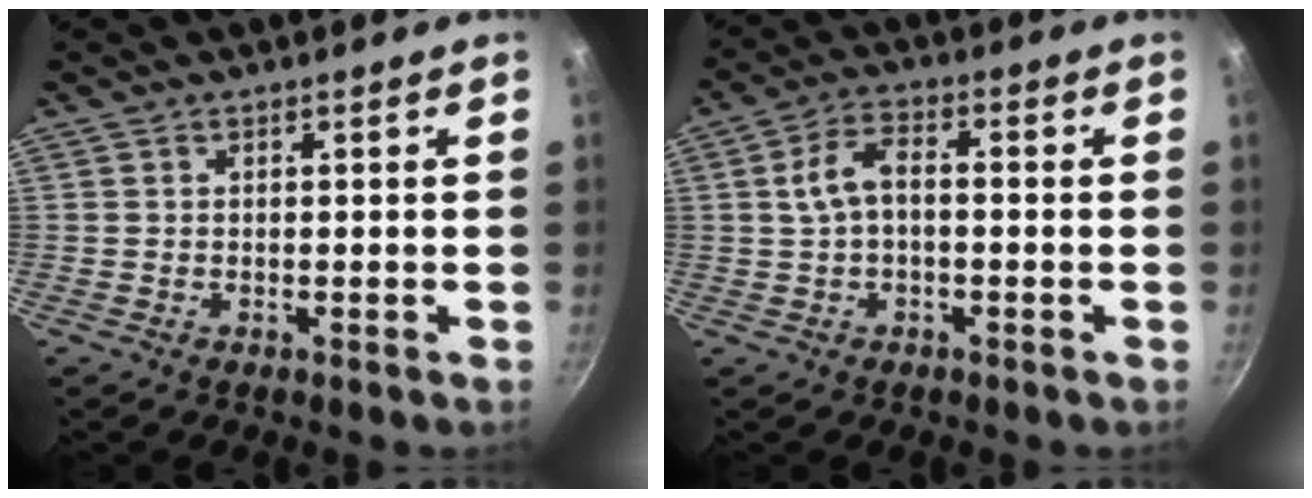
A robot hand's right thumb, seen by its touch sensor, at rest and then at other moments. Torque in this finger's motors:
{"motor_torque": [0.23, 0.06, -0.16, 0.25, 0.13]}